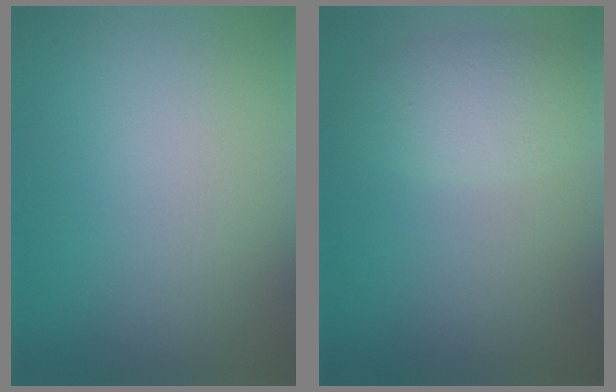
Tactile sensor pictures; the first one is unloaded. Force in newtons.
{"total": 3.2, "press": 3.2, "slide": 0.1}